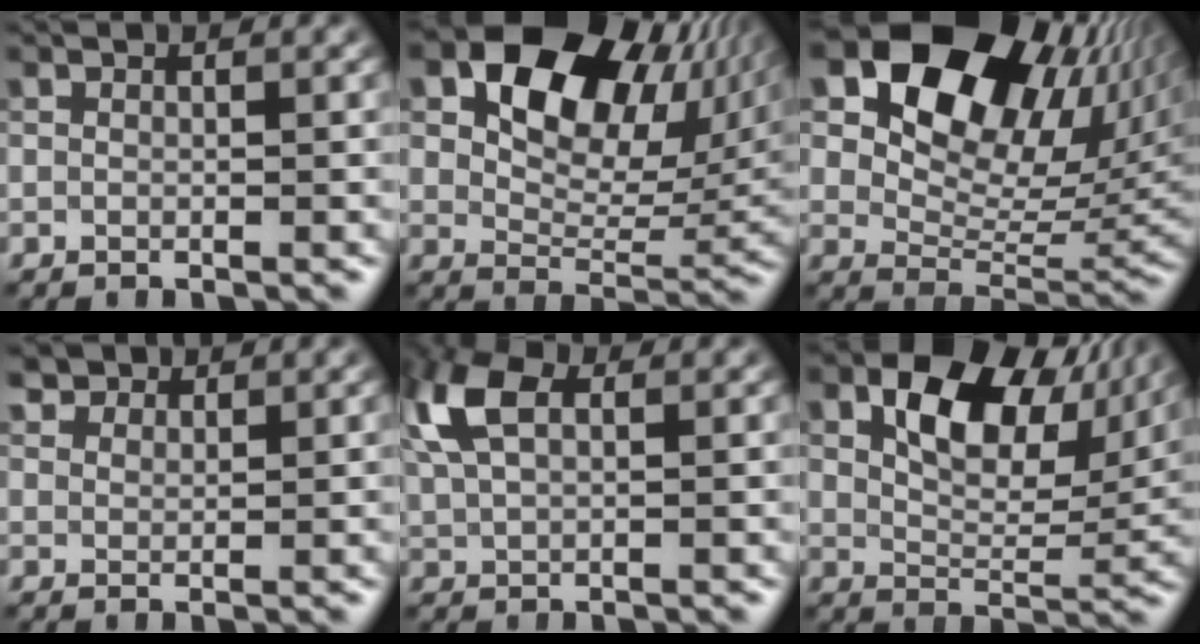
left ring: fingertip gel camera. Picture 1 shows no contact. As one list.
[{"total": 13.8, "force": [6.8, 8.3, 8.7], "torque": [-0.132, 0.014, 0.108]}, {"total": 15.8, "force": [8.7, 9.2, 9.6], "torque": [-0.162, 0.029, 0.146]}, {"total": 2.9, "force": [2.4, 1.5, 0.9], "torque": [-0.024, -0.013, 0.053]}, {"total": 6.5, "force": [2.2, 3.5, 5.1], "torque": [-0.144, 0.022, 0.040]}, {"total": 10.0, "force": [4.3, 5.7, 7.1], "torque": [-0.112, 0.008, 0.068]}]